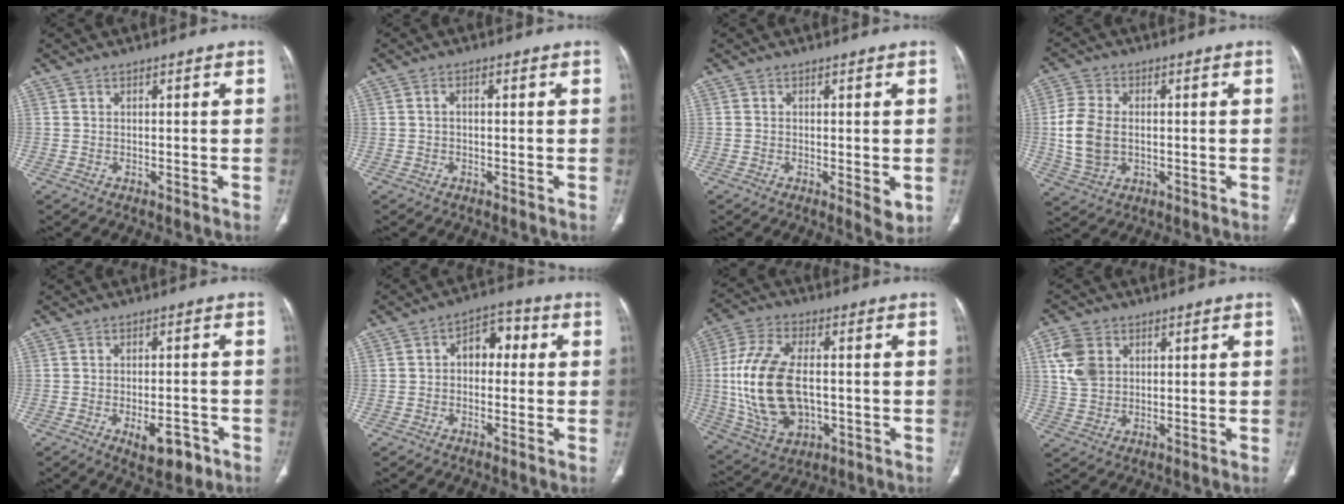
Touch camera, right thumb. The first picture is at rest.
{"total": 1.1, "force": [0.0, 0.6, 0.9], "torque": [-0.013, 0.006, -0.003]}
{"total": 3.2, "force": [-0.6, 1.3, 2.9], "torque": [-0.037, -0.009, -0.007]}
{"total": 9.3, "force": [-0.3, 6.5, 6.7], "torque": [-0.138, 0.003, -0.004]}
{"total": 7.1, "force": [-3.4, 3.3, 5.3], "torque": [-0.064, 0.013, -0.041]}
{"total": 6.8, "force": [0.5, 4.6, 4.9], "torque": [-0.044, 0.028, -0.004]}
{"total": 18.8, "force": [-0.6, 11.0, 15.3], "torque": [-0.309, 0.003, 0.002]}
{"total": 8.7, "force": [2.9, 6.4, 5.1], "torque": [-0.096, -0.005, 0.063]}